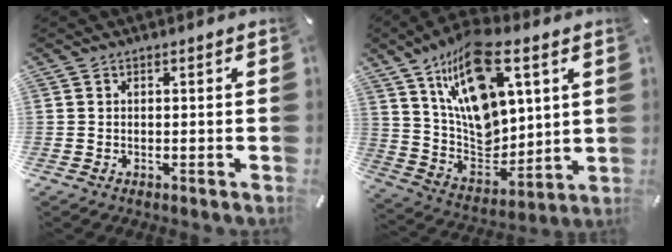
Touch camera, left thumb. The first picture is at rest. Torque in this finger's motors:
{"motor_torque": [2.52, 2.49, 1.31, 0.18, 0.32]}